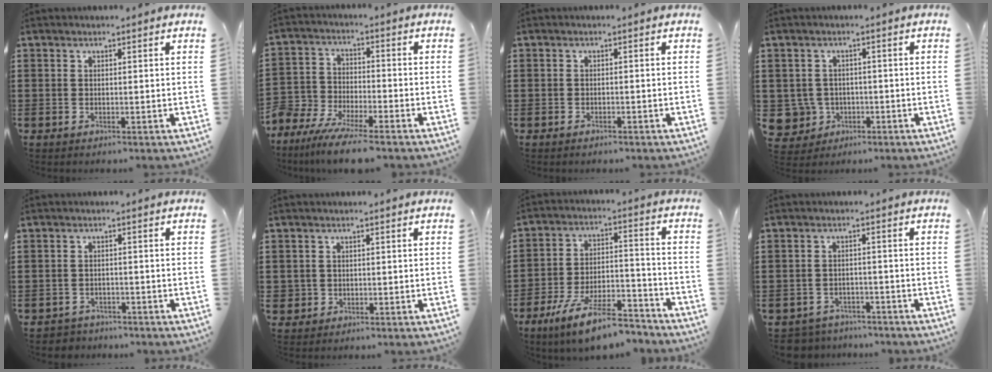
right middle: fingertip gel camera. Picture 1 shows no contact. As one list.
[{"total": 7.5, "force": [-7.1, 1.0, 2.2], "torque": [-0.063, 0.002, -0.146]}, {"total": 0.8, "force": [-0.8, 0.1, 0.2], "torque": [-0.006, -0.003, -0.016]}, {"total": 4.2, "force": [-1.0, 3.9, 0.9], "torque": [-0.045, 0.002, -0.020]}, {"total": 2.0, "force": [-1.9, 0.5, -0.3], "torque": [-0.003, -0.001, -0.045]}, {"total": 1.2, "force": [-0.2, 1.2, 0.2], "torque": [-0.007, 0.005, -0.007]}, {"total": 11.5, "force": [-9.2, 2.2, 6.5], "torque": [-0.123, 0.022, -0.175]}, {"total": 3.3, "force": [-3.3, 0.6, -0.3], "torque": [-0.004, -0.002, -0.071]}]